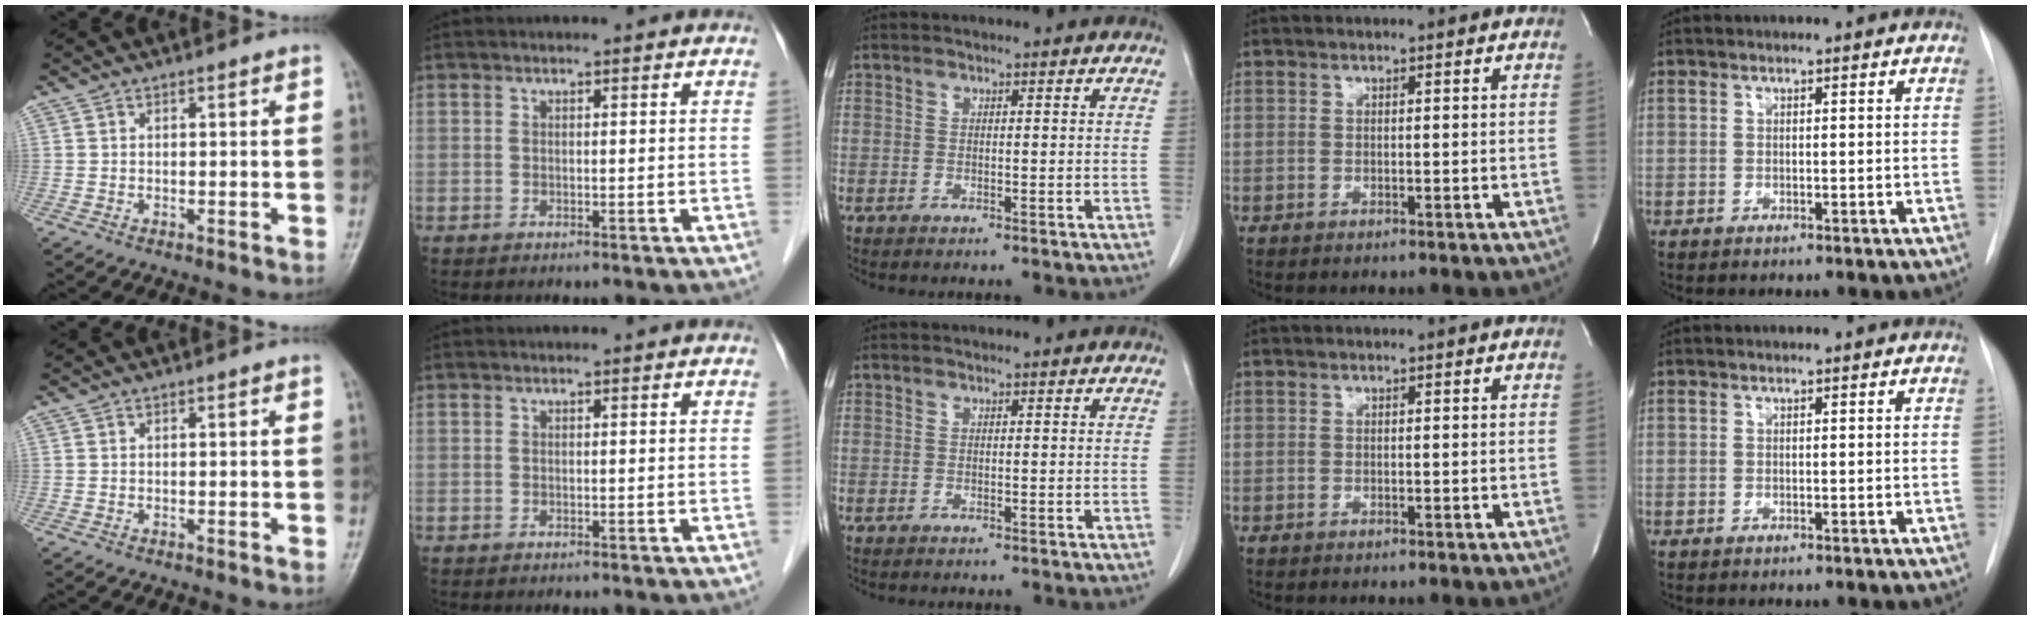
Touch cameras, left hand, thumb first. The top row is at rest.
{}